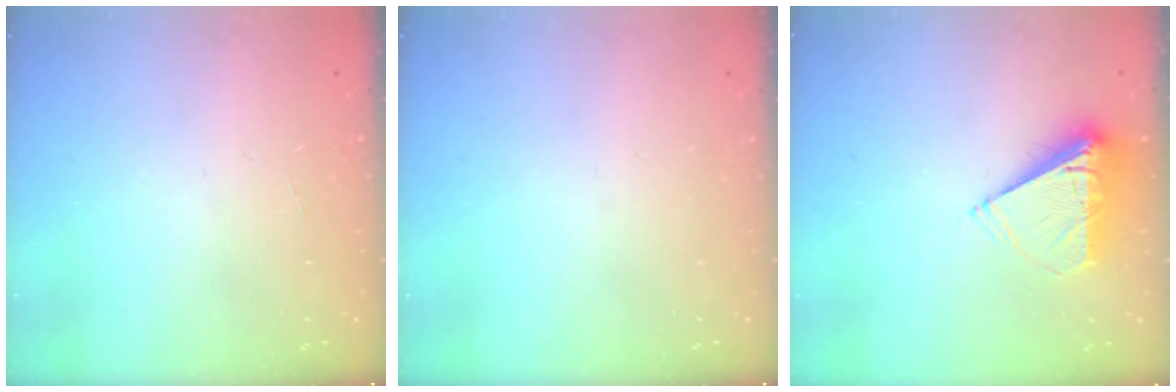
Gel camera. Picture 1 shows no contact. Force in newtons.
{"total": 0.0}
{"total": 8.6, "press": 8.6, "slide": 0.3}